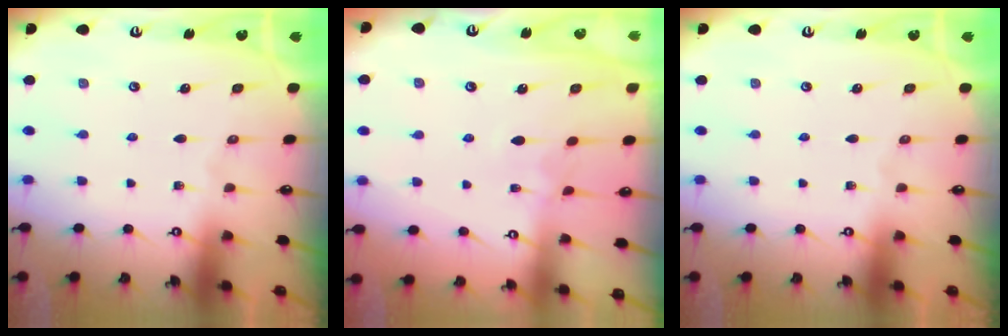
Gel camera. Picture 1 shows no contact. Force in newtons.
{"total": 2.7, "press": 2.7, "slide": 0.2}
{"total": 0.0}